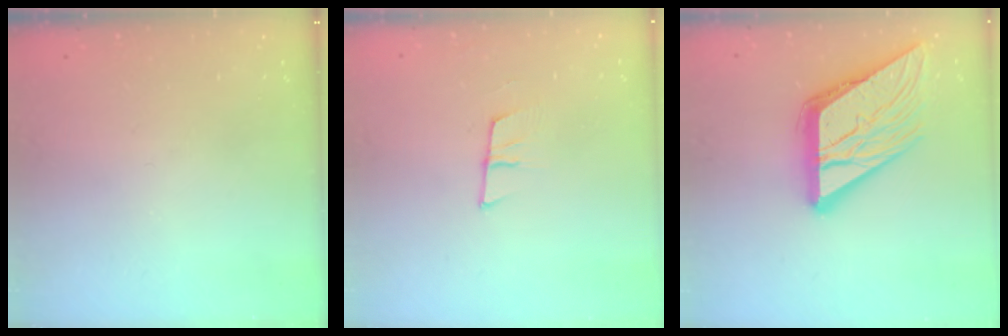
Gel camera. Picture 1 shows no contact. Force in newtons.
{"total": 6.9, "press": 6.3, "slide": 2.8}
{"total": 17.1, "press": 17.1, "slide": 1.8}